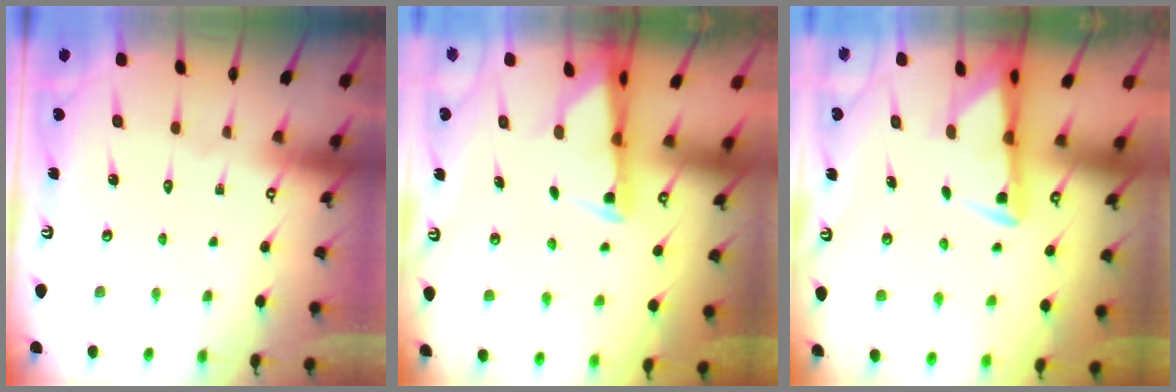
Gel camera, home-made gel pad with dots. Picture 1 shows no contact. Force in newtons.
{"total": 2.5, "press": 2.5, "slide": 0.5}
{"total": 2.7, "press": 2.6, "slide": 0.5}